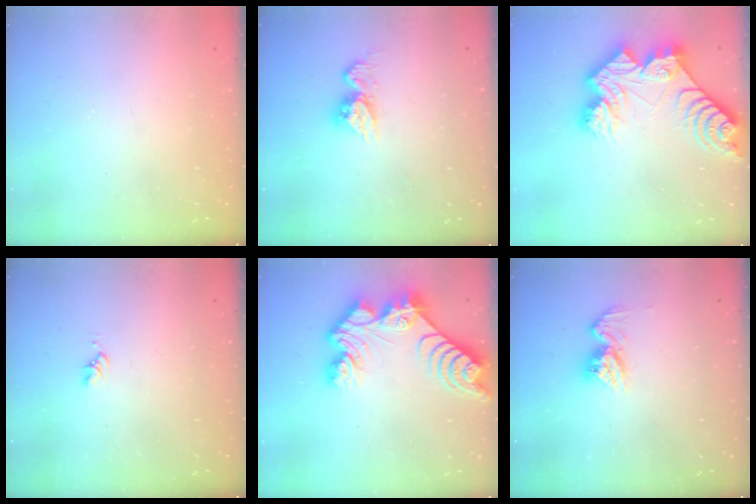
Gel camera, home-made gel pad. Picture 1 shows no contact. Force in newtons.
{"total": 8.6, "press": 8.5, "slide": 0.7}
{"total": 16.9, "press": 16.8, "slide": 1.8}
{"total": 1.7, "press": 1.7, "slide": 0.3}
{"total": 14.6, "press": 14.5, "slide": 1.1}
{"total": 10.0, "press": 9.9, "slide": 0.7}